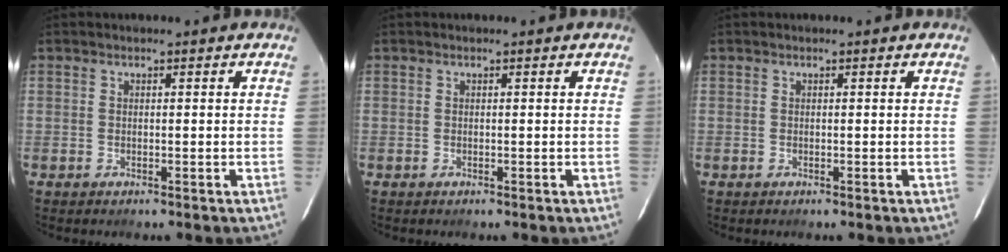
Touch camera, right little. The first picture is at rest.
{"total": 0.0}
{"total": 0.0}